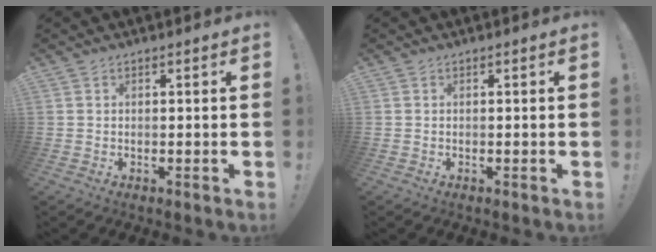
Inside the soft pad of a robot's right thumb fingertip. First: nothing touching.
{"total": 0.0}